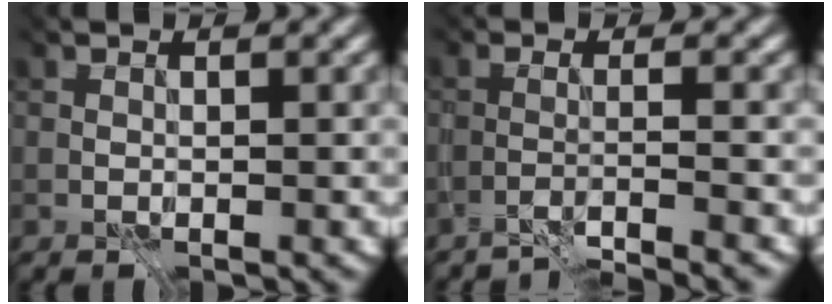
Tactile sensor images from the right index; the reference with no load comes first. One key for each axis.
{"total": 4.5, "fx": -4.3, "fy": -1.0, "fz": 0.9, "tx": 0.015, "ty": -0.012, "tz": -0.061}